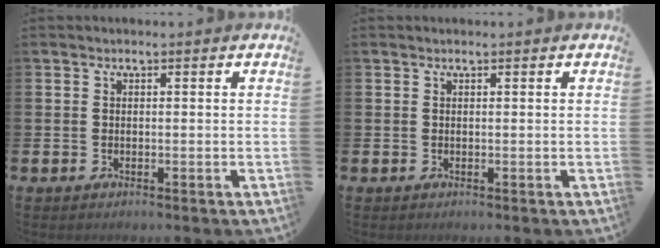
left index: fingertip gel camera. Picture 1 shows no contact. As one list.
[{"total": 0.0}]